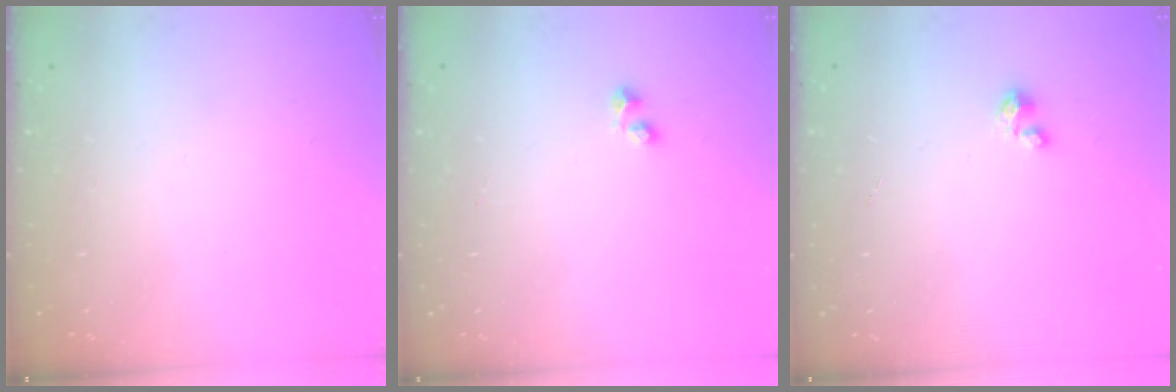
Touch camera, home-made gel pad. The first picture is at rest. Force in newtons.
{"total": 2.4, "press": 2.4, "slide": 0.4}
{"total": 1.5, "press": 1.5, "slide": 0.1}